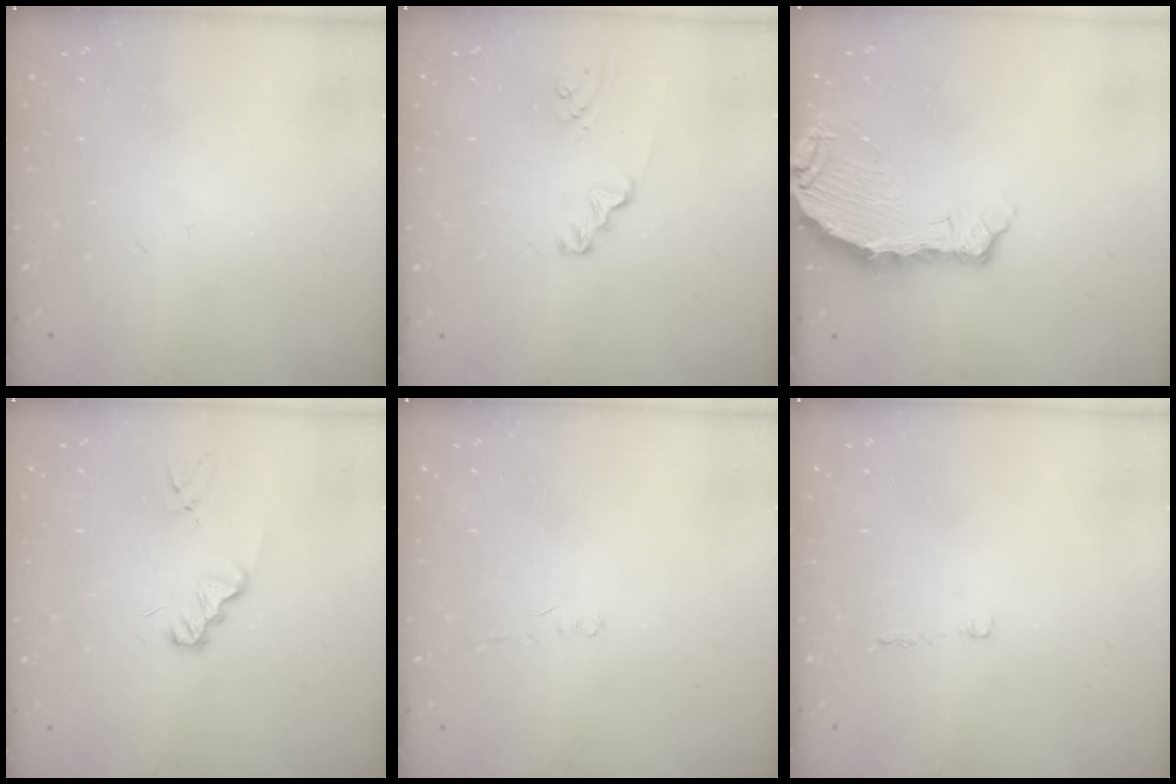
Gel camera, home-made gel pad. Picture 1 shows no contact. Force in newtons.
{"total": 1.5, "press": 1.4, "slide": 0.1}
{"total": 7.7, "press": 6.1, "slide": 4.8}
{"total": 1.3, "press": 1.3, "slide": 0.2}
{"total": 1.1, "press": 1.0, "slide": 0.3}
{"total": 2.5, "press": 2.4, "slide": 0.4}